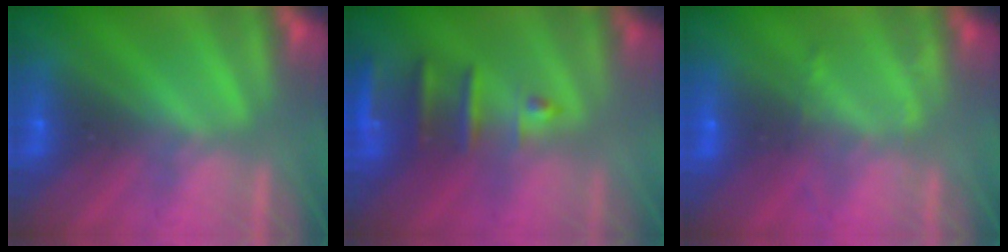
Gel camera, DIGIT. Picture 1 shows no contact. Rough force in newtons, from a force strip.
{"total": 2.6}
{"total": 2.3}